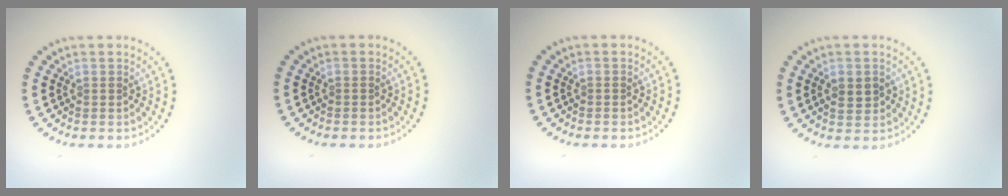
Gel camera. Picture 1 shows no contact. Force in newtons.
{"total": 0.0}
{"total": 0.0}
{"total": 1.5, "press": 1.5, "slide": 0.1}